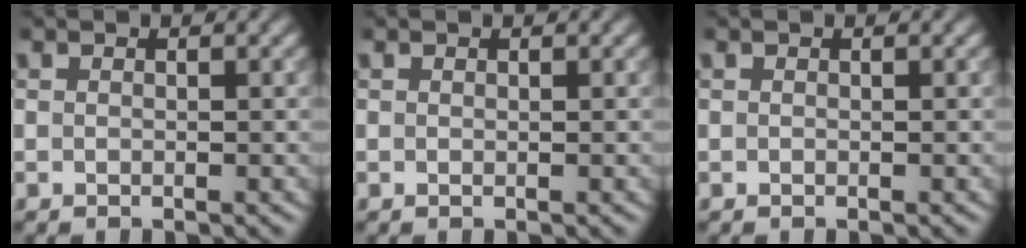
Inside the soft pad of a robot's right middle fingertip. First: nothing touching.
{"total": 0.0}
{"total": 0.0}